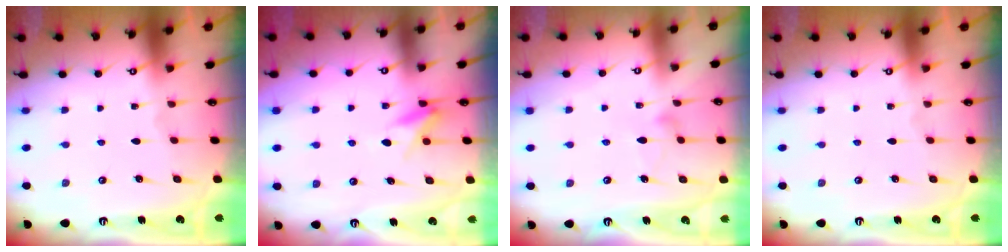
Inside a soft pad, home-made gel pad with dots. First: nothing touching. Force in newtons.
{"total": 6.9, "press": 6.7, "slide": 1.4}
{"total": 8.4, "press": 8.4, "slide": 0.5}
{"total": 0.0}